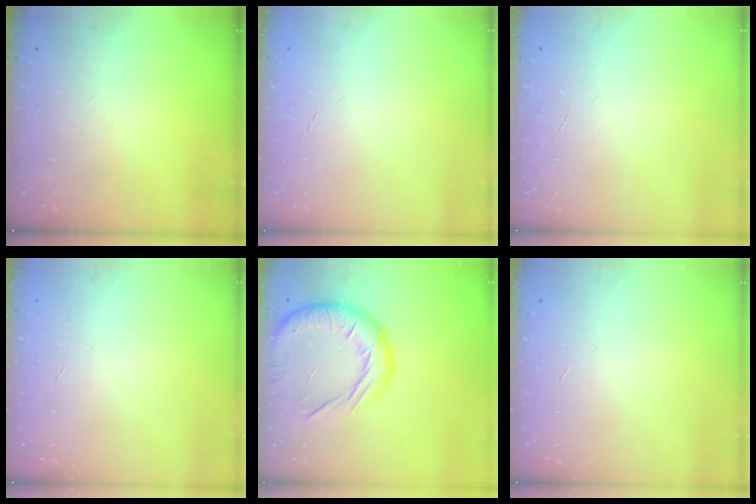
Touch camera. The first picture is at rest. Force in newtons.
{"total": 0.0}
{"total": 0.0}
{"total": 0.0}
{"total": 18.5, "press": 18.4, "slide": 1.8}
{"total": 0.0}